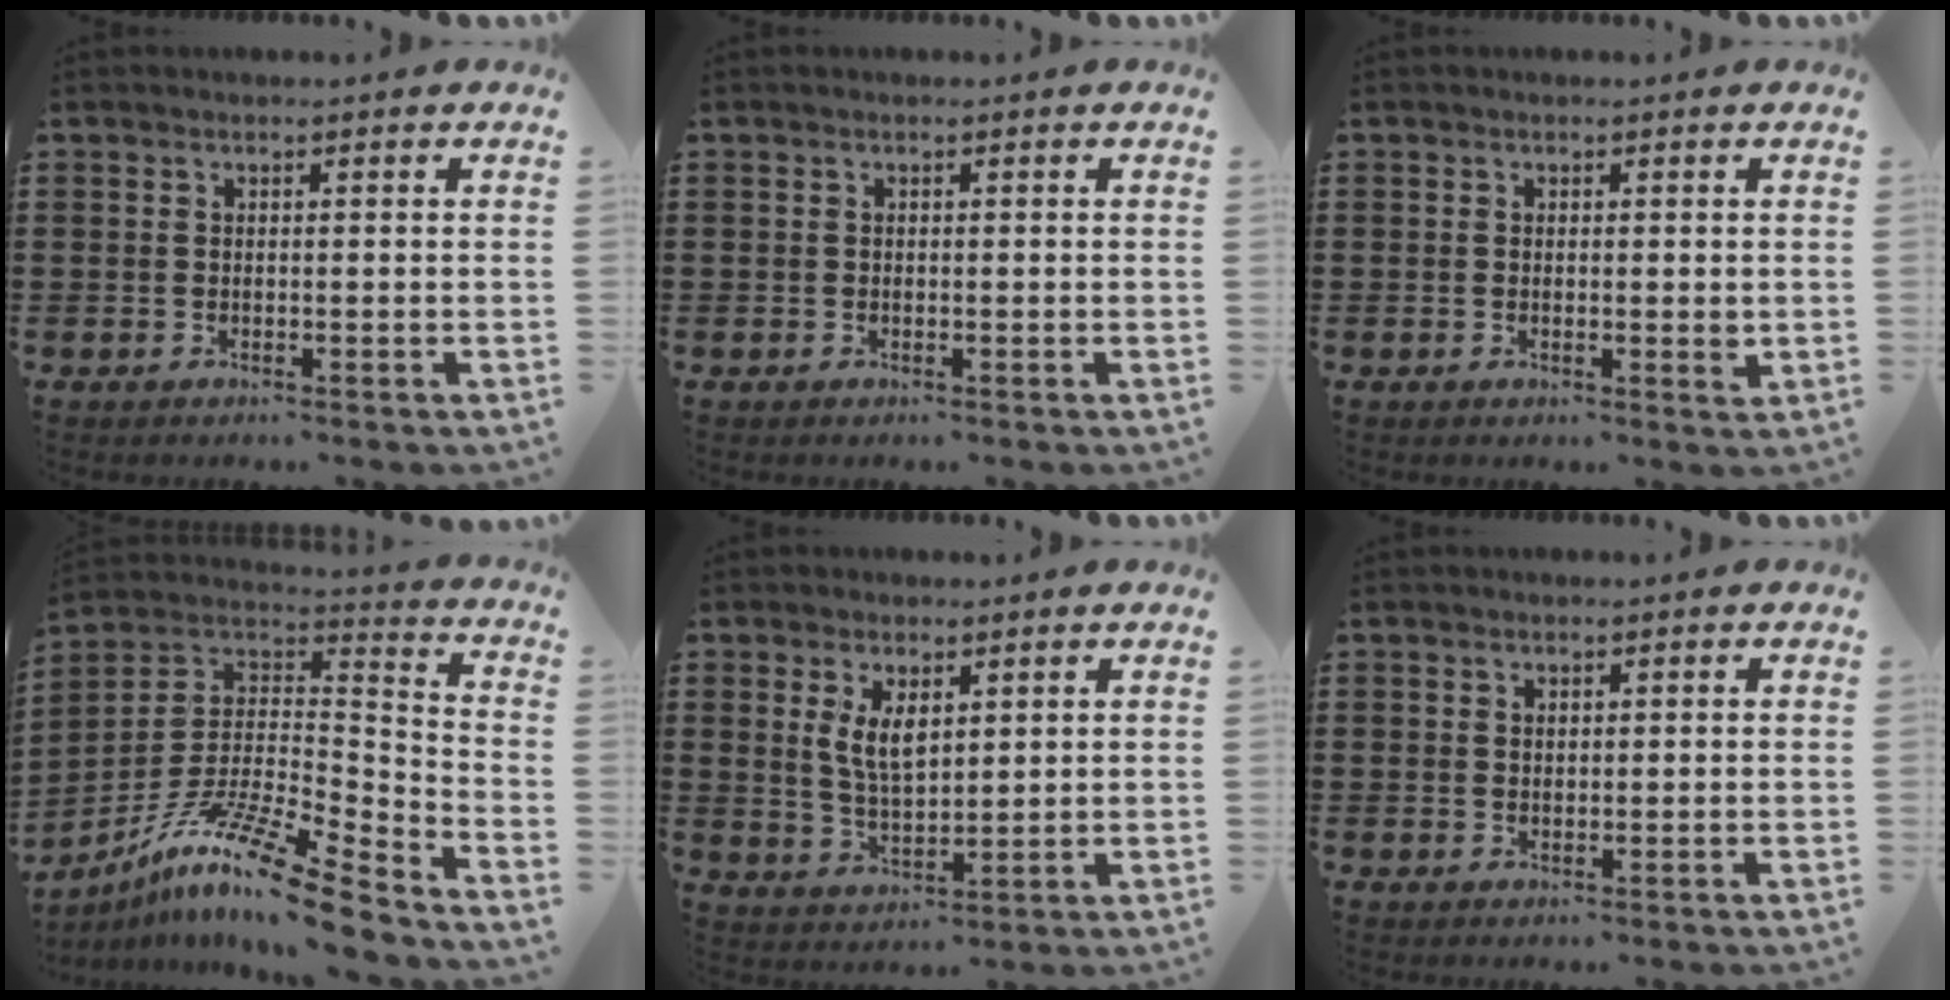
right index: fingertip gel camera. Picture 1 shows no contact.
{"total": 0.0}
{"total": 1.2, "force": [0.0, 0.4, 1.1], "torque": [-0.020, 0.001, -0.001]}
{"total": 14.0, "force": [-10.6, 1.2, 9.0], "torque": [-0.163, 0.019, -0.200]}
{"total": 4.9, "force": [1.9, 2.3, 3.9], "torque": [-0.076, 0.001, 0.033]}
{"total": 0.9, "force": [0.7, 0.5, 0.2], "torque": [-0.005, 0.001, 0.015]}